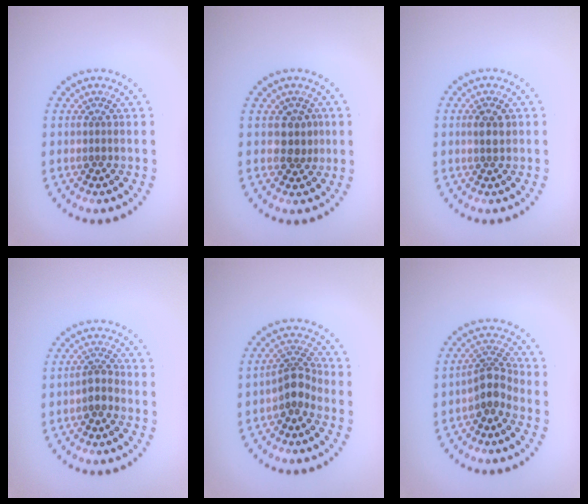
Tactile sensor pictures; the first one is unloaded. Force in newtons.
{"total": 2.0, "press": 1.8, "slide": 0.9}
{"total": 1.6, "press": 1.6, "slide": 0.5}
{"total": 1.8, "press": 1.5, "slide": 1.0}
{"total": 2.8, "press": 2.1, "slide": 1.8}
{"total": 2.8, "press": 2.2, "slide": 1.7}